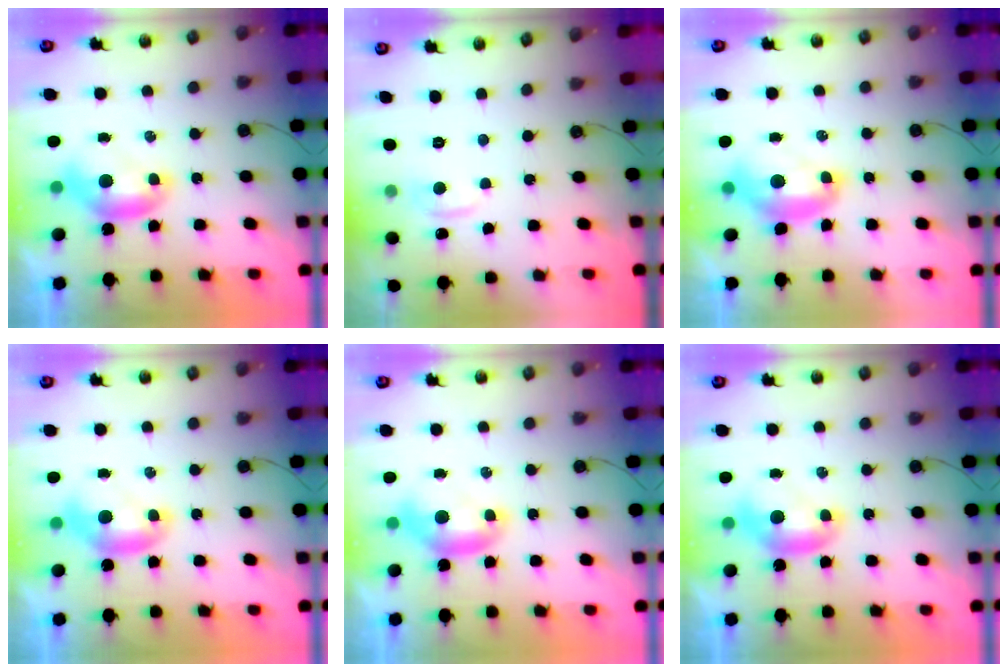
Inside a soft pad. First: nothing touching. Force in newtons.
{"total": 1.2, "press": 0.8, "slide": 0.9}
{"total": 2.7, "press": 2.6, "slide": 0.8}
{"total": 0.0}
{"total": 0.0}
{"total": 0.0}